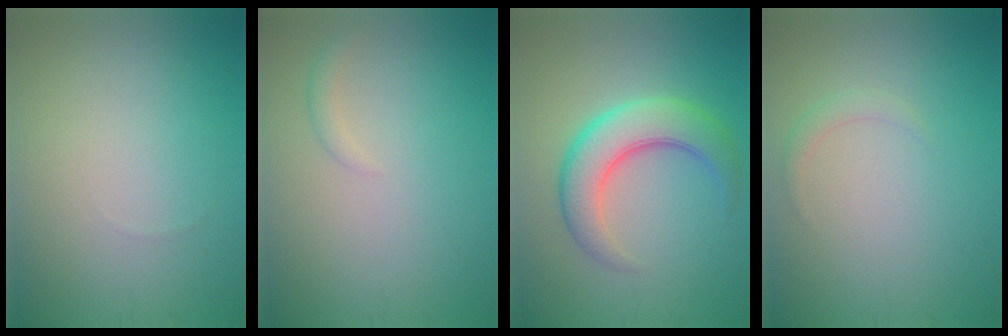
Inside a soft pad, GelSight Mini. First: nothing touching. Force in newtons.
{"total": 1.0, "press": 1.0, "slide": 0.0}
{"total": 6.1, "press": 6.1, "slide": 0.1}
{"total": 1.0, "press": 1.0, "slide": 0.1}